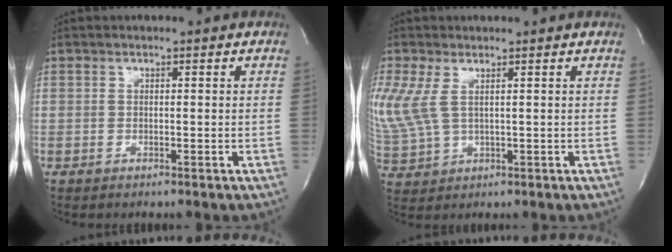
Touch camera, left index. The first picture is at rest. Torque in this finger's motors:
{"motor_torque": [1.20, 0.87, 0.14, 0.08]}